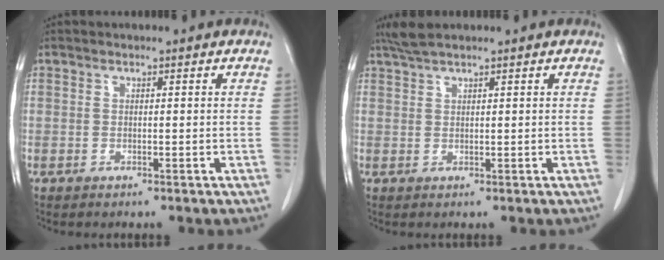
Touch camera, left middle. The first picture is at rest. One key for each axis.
{"total": 2.5, "fx": 2.2, "fy": -0.1, "fz": 1.2, "tx": -0.030, "ty": 0.013, "tz": 0.047}